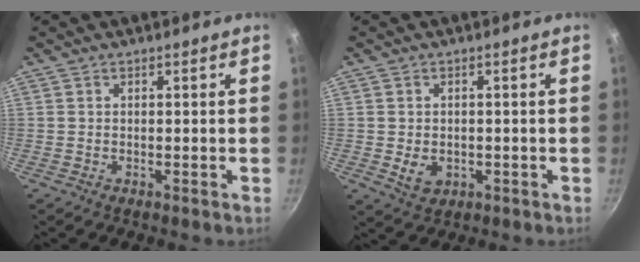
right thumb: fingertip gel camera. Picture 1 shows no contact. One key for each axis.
{"total": 4.0, "fx": -0.6, "fy": 3.1, "fz": 2.4, "tx": -0.033, "ty": -0.004, "tz": -0.001}